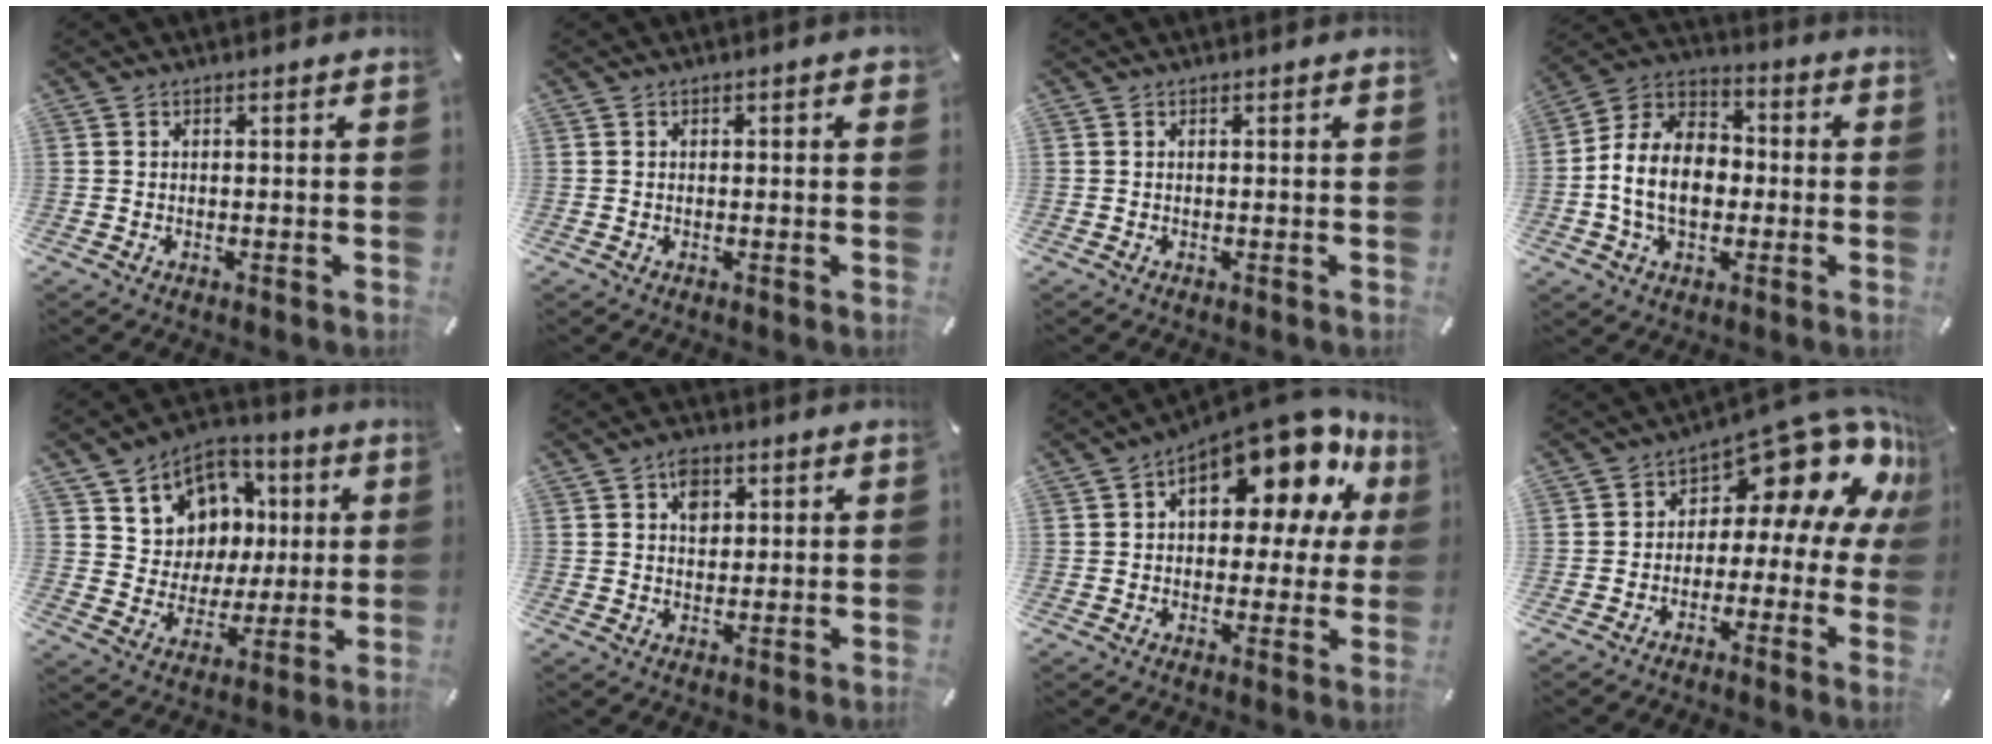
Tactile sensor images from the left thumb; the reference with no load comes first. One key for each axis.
{"total": 0.9, "fx": 0.1, "fy": 0.5, "fz": 0.7, "tx": -0.004, "ty": 0.001, "tz": -0.002}
{"total": 0.0}
{"total": 12.6, "fx": -2.6, "fy": 9.6, "fz": 7.7, "tx": -0.192, "ty": 0.019, "tz": -0.052}
{"total": 10.5, "fx": 2.6, "fy": 10.1, "fz": 1.2, "tx": -0.028, "ty": -0.031, "tz": 0.055}
{"total": 4.7, "fx": 1.5, "fy": 3.6, "fz": 2.6, "tx": -0.027, "ty": -0.005, "tz": 0.020}
{"total": 18.2, "fx": 9.5, "fy": 8.5, "fz": 13.0, "tx": -0.189, "ty": -0.064, "tz": 0.156}
{"total": 14.8, "fx": 7.6, "fy": 7.5, "fz": 10.3, "tx": -0.142, "ty": -0.059, "tz": 0.122}